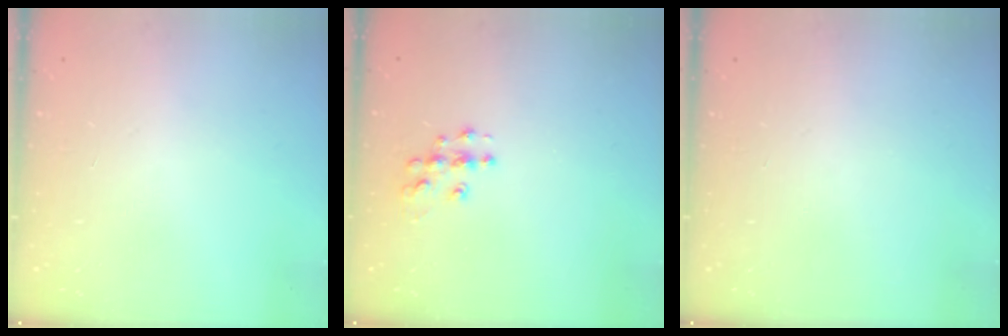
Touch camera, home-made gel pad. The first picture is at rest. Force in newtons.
{"total": 7.1, "press": 7.1, "slide": 0.3}
{"total": 0.6, "press": 0.0, "slide": 0.6}